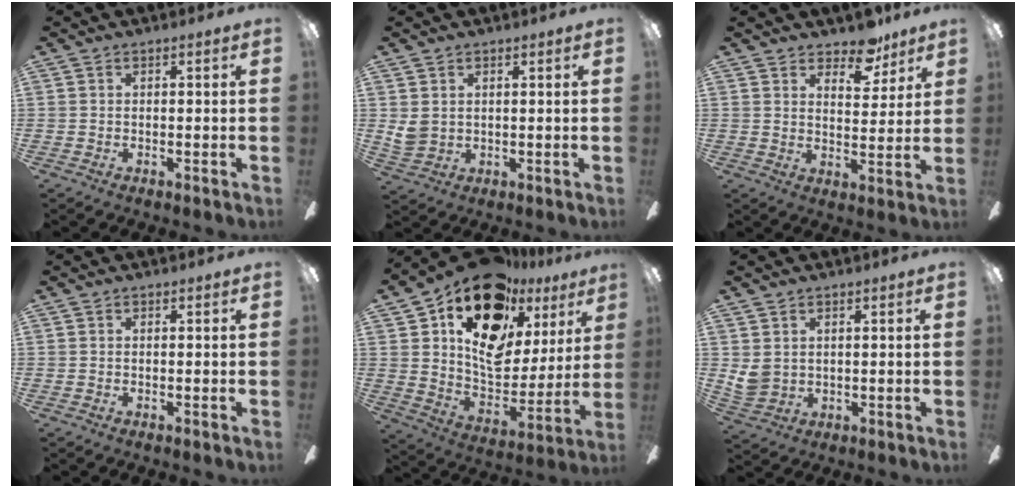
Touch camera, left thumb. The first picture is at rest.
{"total": 4.0, "force": [2.1, 3.1, 1.6], "torque": [-0.027, -0.002, 0.041]}
{"total": 8.3, "force": [6.7, 3.9, 2.8], "torque": [-0.029, -0.039, 0.118]}
{"total": 0.0}
{"total": 20.5, "force": [13.1, 11.3, 11.1], "torque": [-0.183, -0.085, 0.233]}
{"total": 4.6, "force": [2.3, 3.6, 1.7], "torque": [-0.031, -0.004, 0.047]}